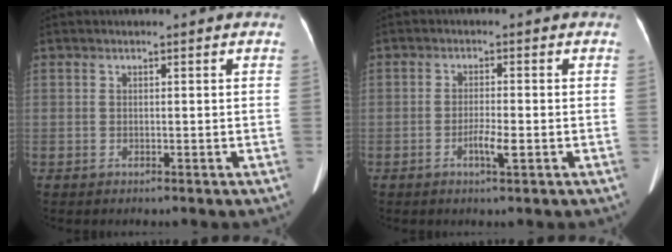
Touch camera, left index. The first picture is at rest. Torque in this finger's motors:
{"motor_torque": [-0.13, 0.06, 0.06, 0.00]}